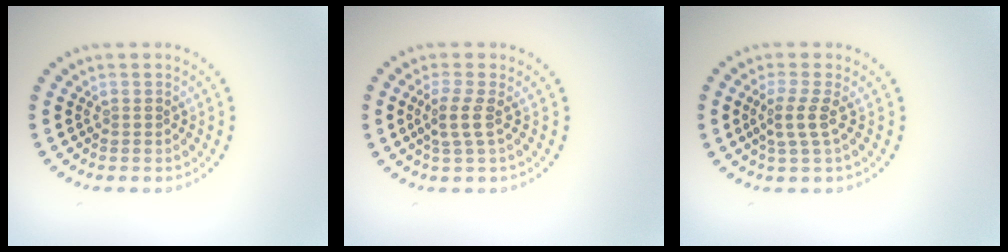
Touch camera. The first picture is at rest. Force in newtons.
{"total": 2.0, "press": 1.6, "slide": 1.2}
{"total": 2.2, "press": 1.7, "slide": 1.4}